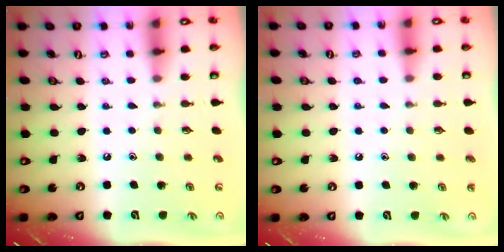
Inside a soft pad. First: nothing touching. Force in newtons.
{"total": 1.7, "press": 1.7, "slide": 0.2}